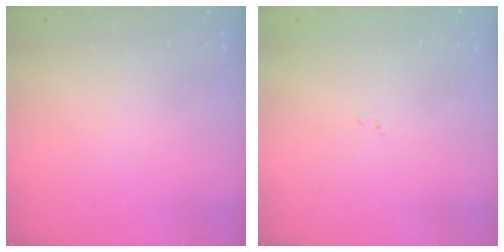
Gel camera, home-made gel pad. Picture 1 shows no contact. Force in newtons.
{"total": 7.0, "press": 7.0, "slide": 0.8}